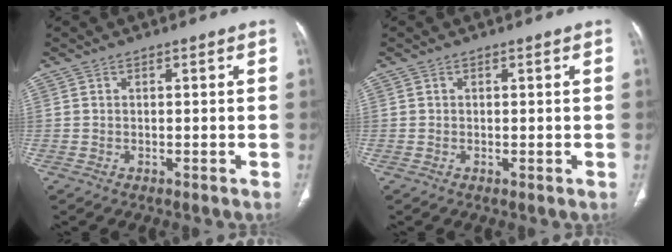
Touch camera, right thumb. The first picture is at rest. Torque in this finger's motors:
{"motor_torque": [0.18, 0.02, -0.22, 0.26, 0.03]}